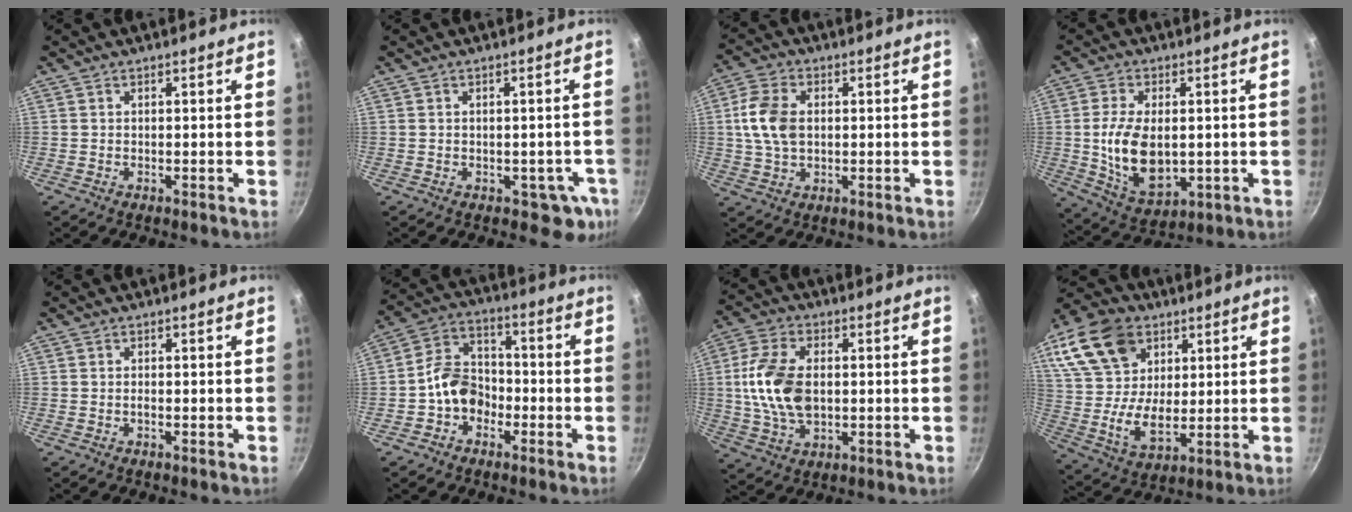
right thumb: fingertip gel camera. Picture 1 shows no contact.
{"total": 5.5, "force": [-1.6, 3.8, 3.6], "torque": [-0.009, 0.021, -0.008]}
{"total": 9.1, "force": [0.8, 6.1, 6.7], "torque": [-0.121, 0.013, 0.010]}
{"total": 13.5, "force": [-0.1, 7.9, 10.9], "torque": [-0.186, -0.009, 0.016]}
{"total": 0.7, "force": [-0.3, 0.3, 0.5], "torque": [-0.009, 0.004, -0.007]}
{"total": 9.2, "force": [-2.9, 7.1, 5.0], "torque": [-0.054, 0.042, -0.065]}
{"total": 13.3, "force": [0.3, 8.2, 10.4], "torque": [-0.194, 0.007, 0.003]}
{"total": 21.7, "force": [9.6, 14.8, 12.7], "torque": [-0.246, -0.011, 0.180]}